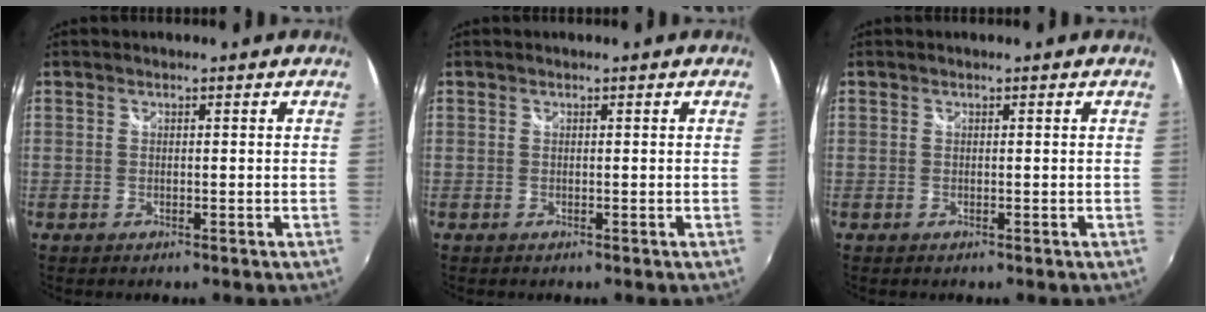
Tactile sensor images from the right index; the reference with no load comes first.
{"total": 0.0}
{"total": 0.0}